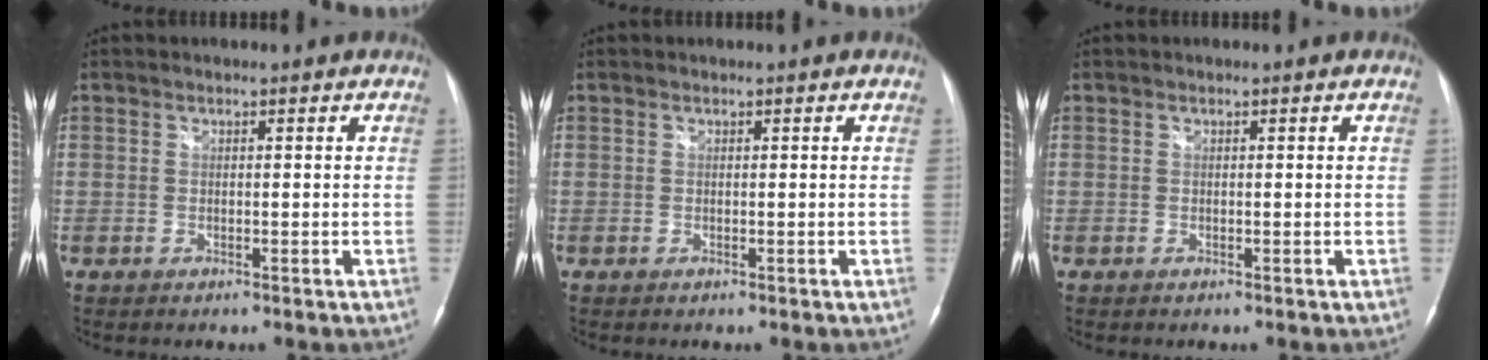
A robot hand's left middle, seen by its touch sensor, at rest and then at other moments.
{"total": 0.0}
{"total": 0.0}